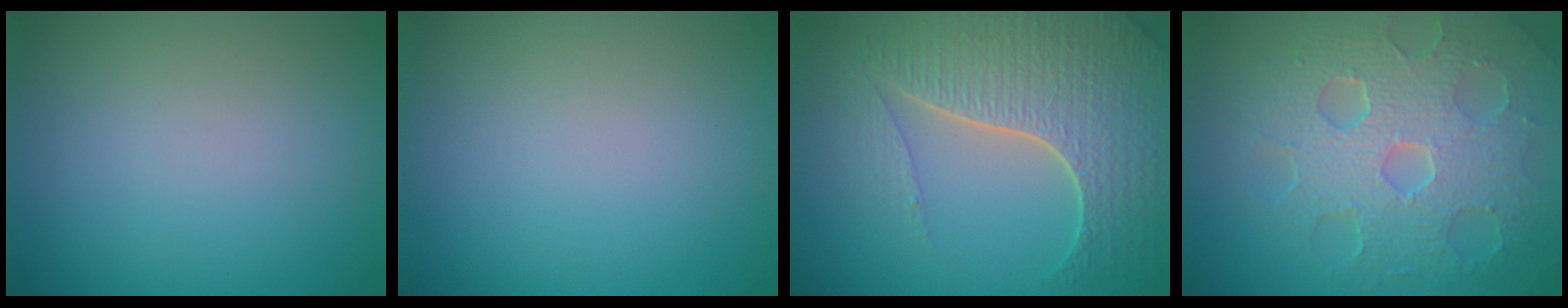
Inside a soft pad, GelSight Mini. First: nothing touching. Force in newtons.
{"total": 0.0}
{"total": 7.5, "press": 5.6, "slide": 5.0}
{"total": 8.6, "press": 6.1, "slide": 6.0}